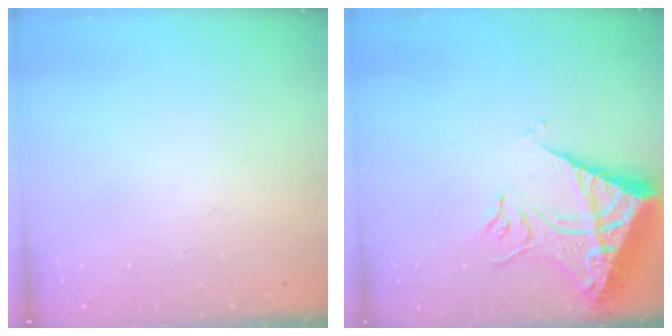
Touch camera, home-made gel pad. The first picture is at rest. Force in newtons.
{"total": 14.5, "press": 14.4, "slide": 1.8}